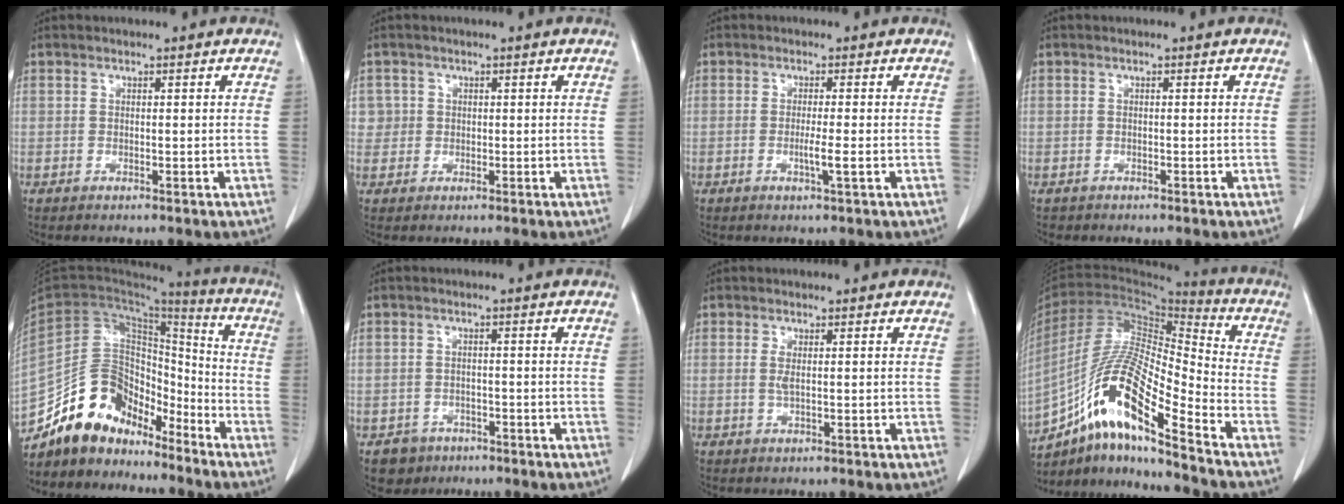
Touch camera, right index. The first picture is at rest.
{"total": 2.3, "force": [0.6, 2.2, -0.2], "torque": [0.025, 0.008, 0.007]}
{"total": 2.2, "force": [-0.5, -0.3, 2.1], "torque": [-0.039, -0.003, -0.007]}
{"total": 0.6, "force": [-0.5, 0.4, -0.1], "torque": [-0.012, 0.002, -0.011]}
{"total": 15.0, "force": [-12.3, 6.9, 5.0], "torque": [-0.088, 0.054, -0.224]}
{"total": 3.7, "force": [-2.2, 3.0, 0.1], "torque": [-0.002, 0.011, -0.033]}
{"total": 1.2, "force": [0.3, 0.2, 1.2], "torque": [-0.028, 0.000, 0.006]}
{"total": 16.2, "force": [-10.3, 1.8, 12.4], "torque": [-0.246, 0.000, -0.185]}